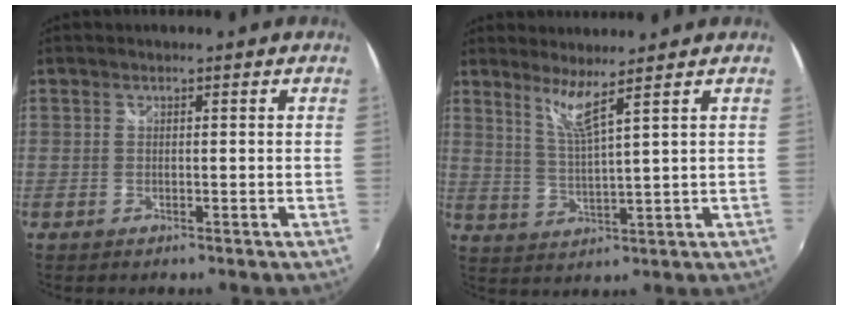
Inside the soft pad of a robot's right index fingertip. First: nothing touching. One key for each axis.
{"total": 4.8, "fx": 3.6, "fy": -1.1, "fz": 3.0, "tx": -0.061, "ty": -0.011, "tz": 0.071}